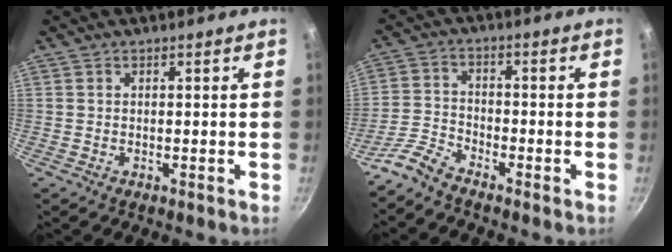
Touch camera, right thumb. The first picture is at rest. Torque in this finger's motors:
{"motor_torque": [2.44, 1.31, 0.36, -0.68, 0.01]}